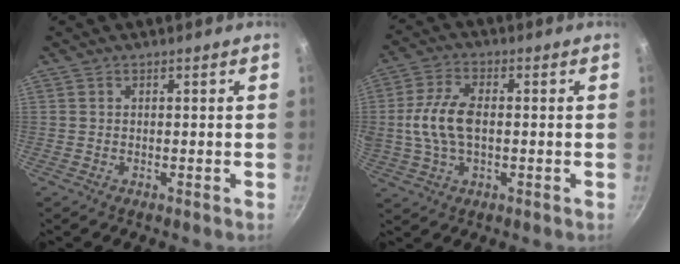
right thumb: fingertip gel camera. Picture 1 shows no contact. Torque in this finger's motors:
{"motor_torque": [2.48, 2.53, 1.56, -1.21, 0.58]}